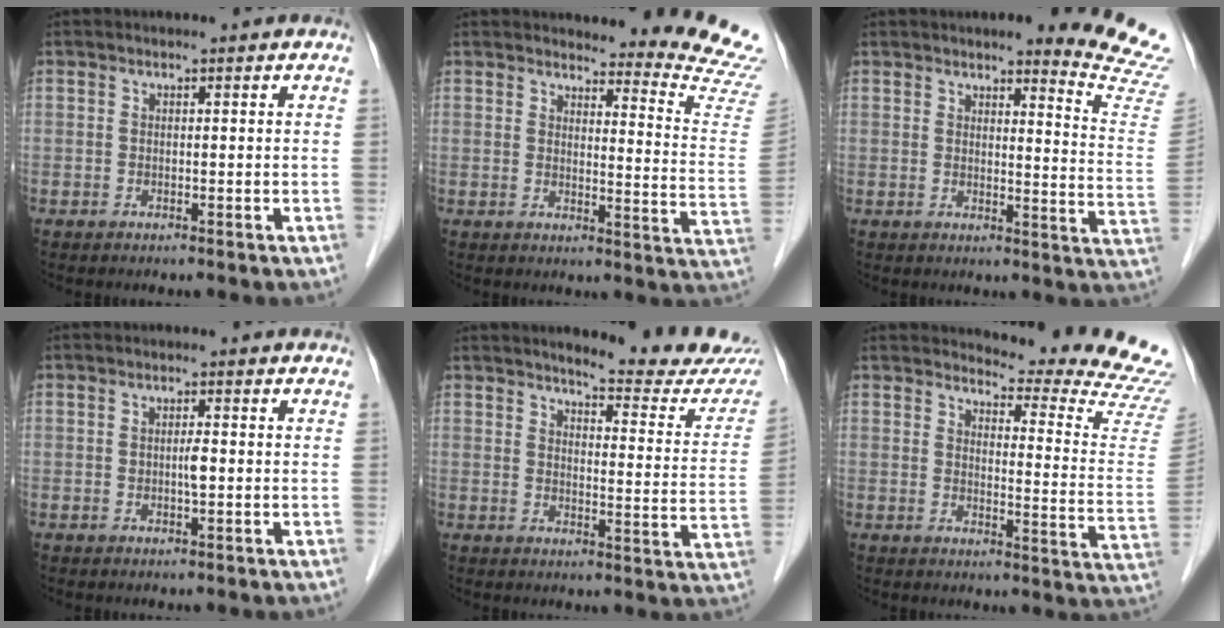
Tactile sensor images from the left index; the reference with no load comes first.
{"total": 15.3, "force": [15.2, -0.5, 1.3], "torque": [0.005, -0.153, 0.140]}
{"total": 12.6, "force": [12.3, -0.4, 2.9], "torque": [-0.014, -0.111, 0.110]}
{"total": 1.7, "force": [-0.1, 0.4, 1.7], "torque": [-0.033, 0.001, -0.001]}
{"total": 15.2, "force": [14.4, 1.0, 4.9], "torque": [-0.050, -0.072, 0.156]}
{"total": 18.0, "force": [17.7, -0.1, 3.0], "torque": [-0.032, -0.155, 0.180]}